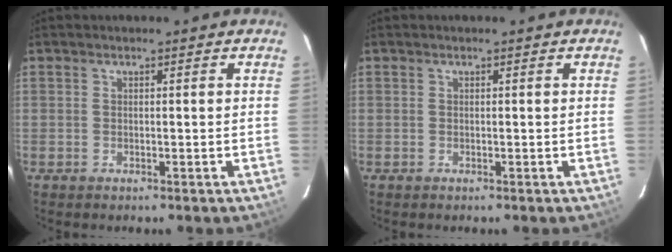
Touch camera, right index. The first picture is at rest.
{"total": 0.0}